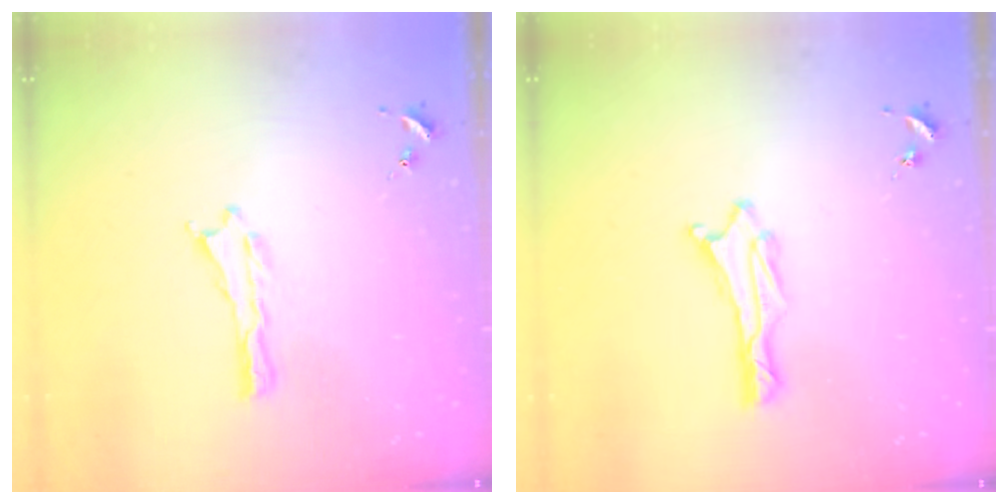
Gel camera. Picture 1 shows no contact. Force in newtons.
{"total": 1.5, "press": 1.5, "slide": 0.2}